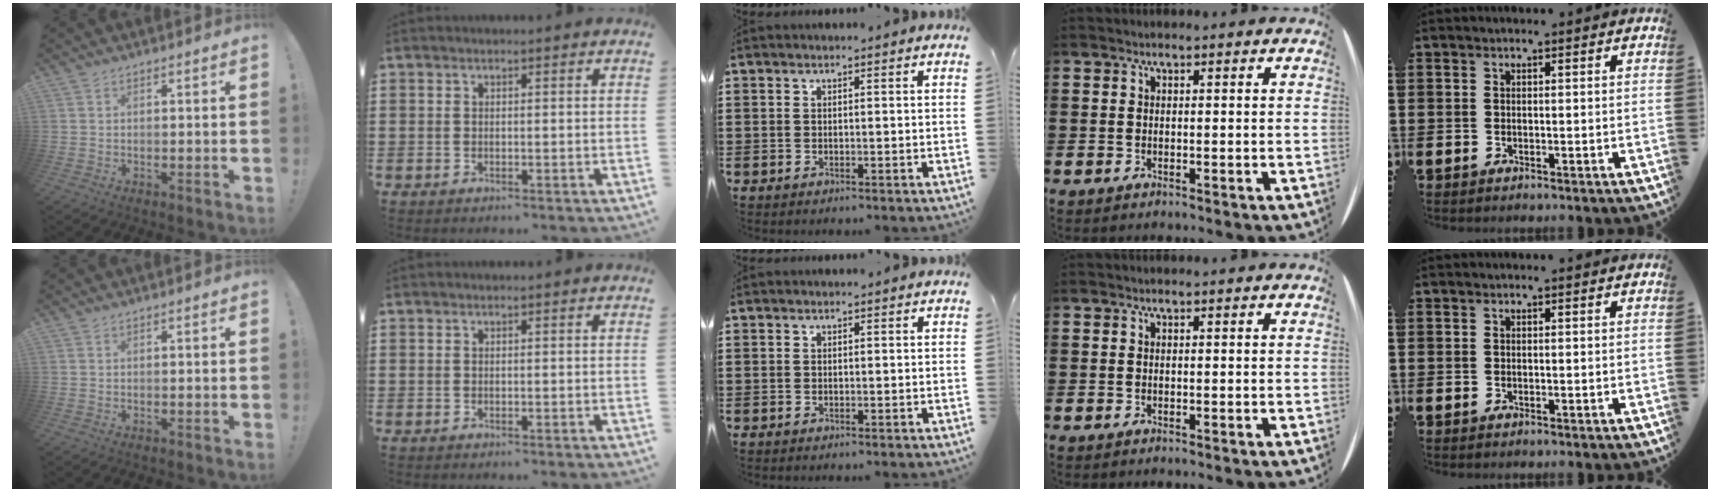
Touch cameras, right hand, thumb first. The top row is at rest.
{}